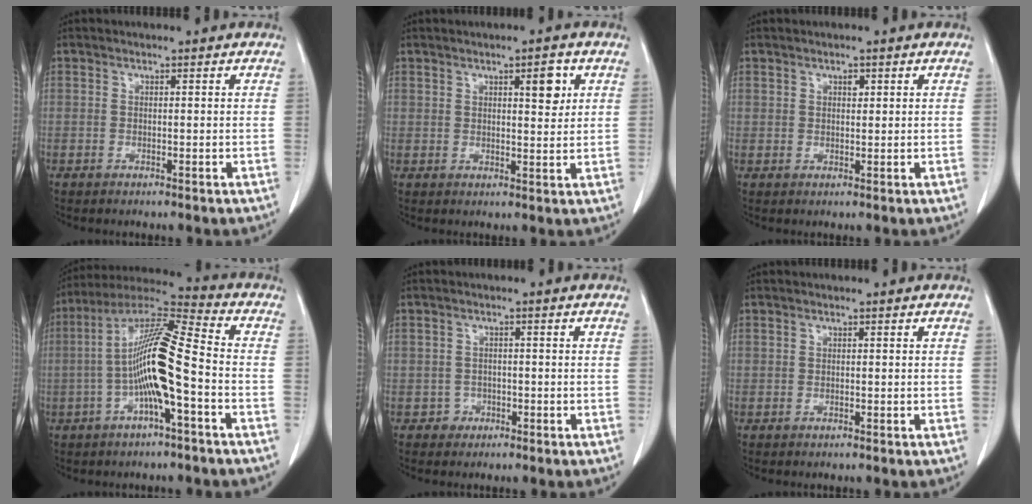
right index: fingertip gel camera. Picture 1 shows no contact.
{"total": 4.0, "force": [1.9, 1.4, 3.3], "torque": [-0.043, -0.002, 0.029]}
{"total": 1.2, "force": [0.7, 0.8, 0.6], "torque": [-0.006, -0.003, 0.009]}
{"total": 13.2, "force": [-2.7, 1.0, 12.9], "torque": [-0.252, 0.019, -0.055]}
{"total": 2.1, "force": [-0.9, 1.9, -0.1], "torque": [0.011, 0.011, -0.016]}
{"total": 0.0}